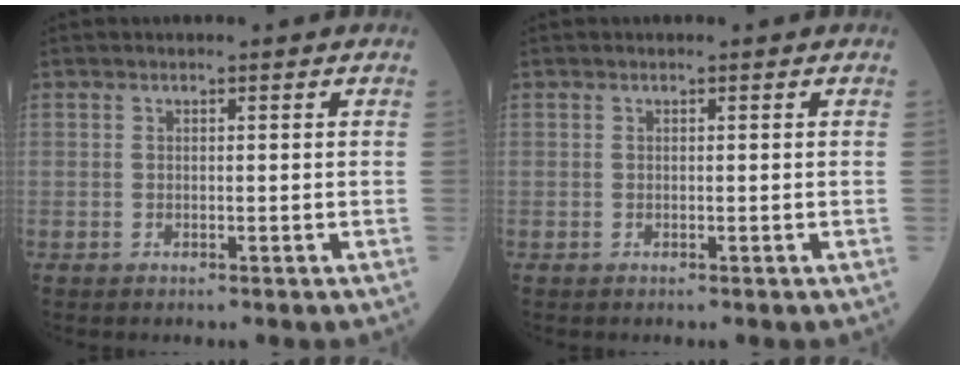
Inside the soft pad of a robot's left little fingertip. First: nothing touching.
{"total": 0.0}